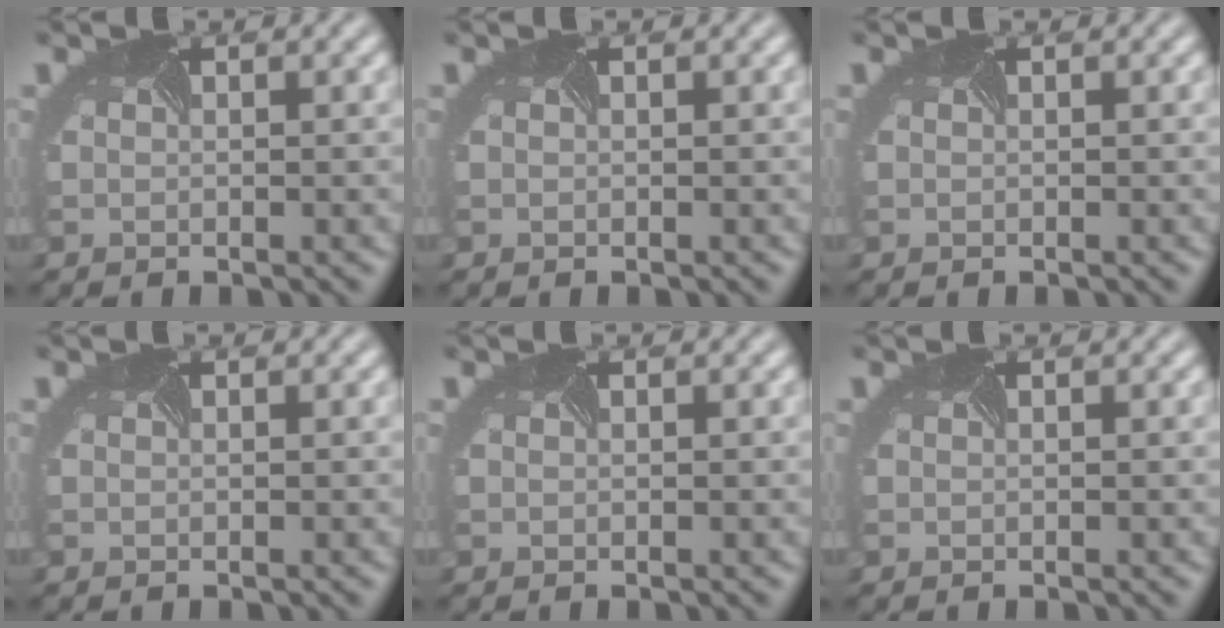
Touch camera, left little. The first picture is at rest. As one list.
[{"total": 0.0}, {"total": 0.0}, {"total": 0.0}, {"total": 0.0}, {"total": 0.0}]